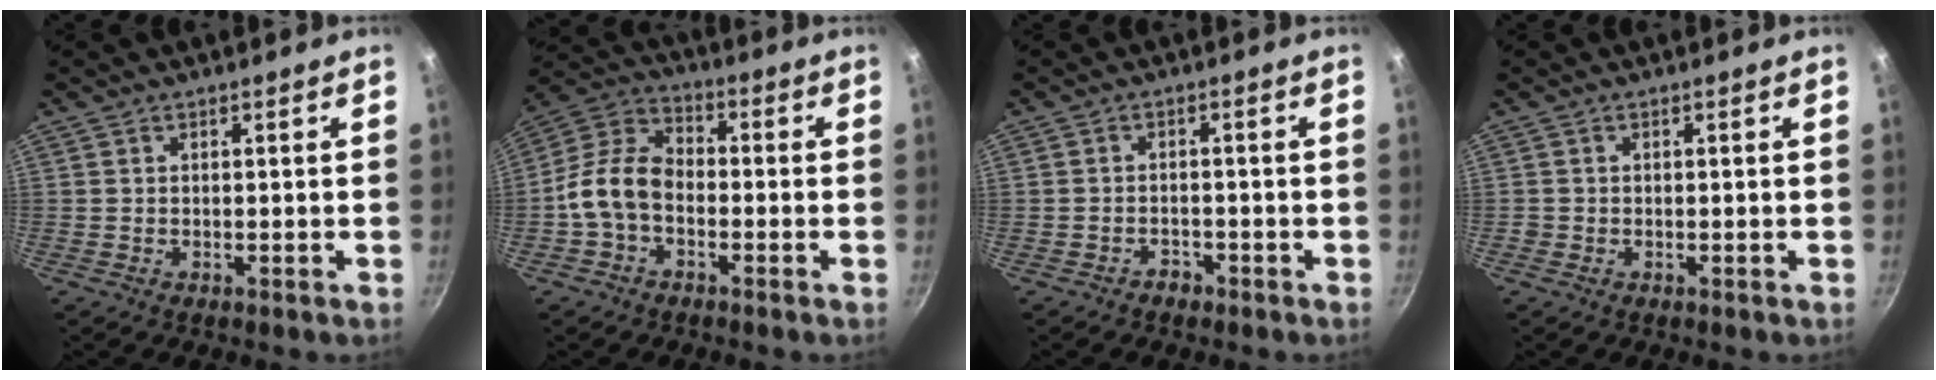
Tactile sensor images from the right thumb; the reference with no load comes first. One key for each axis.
{"total": 10.1, "fx": -2.6, "fy": 6.8, "fz": 7.1, "tx": -0.120, "ty": 0.041, "tz": -0.070}
{"total": 1.9, "fx": -1.5, "fy": 1.1, "fz": 0.5, "tx": 0.005, "ty": 0.022, "tz": -0.019}
{"total": 0.7, "fx": -0.3, "fy": 0.6, "fz": 0.1, "tx": -0.002, "ty": 0.001, "tz": -0.006}